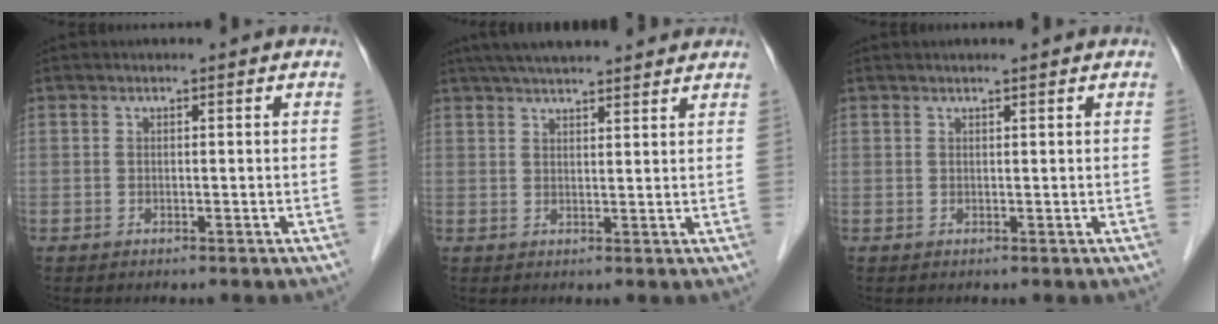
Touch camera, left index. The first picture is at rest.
{"total": 13.3, "force": [11.5, 1.8, 6.3], "torque": [-0.098, 0.045, 0.164]}
{"total": 1.7, "force": [1.4, 0.0, 1.0], "torque": [-0.012, 0.014, 0.023]}